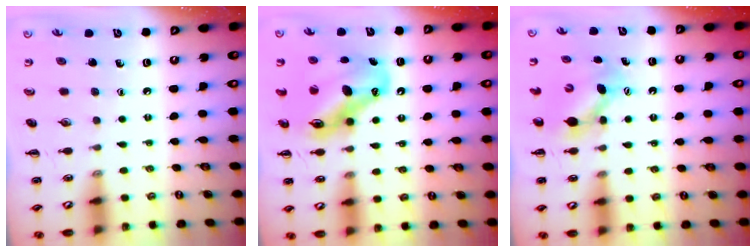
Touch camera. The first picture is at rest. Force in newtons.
{"total": 14.2, "press": 13.6, "slide": 4.0}
{"total": 5.8, "press": 5.8, "slide": 0.6}